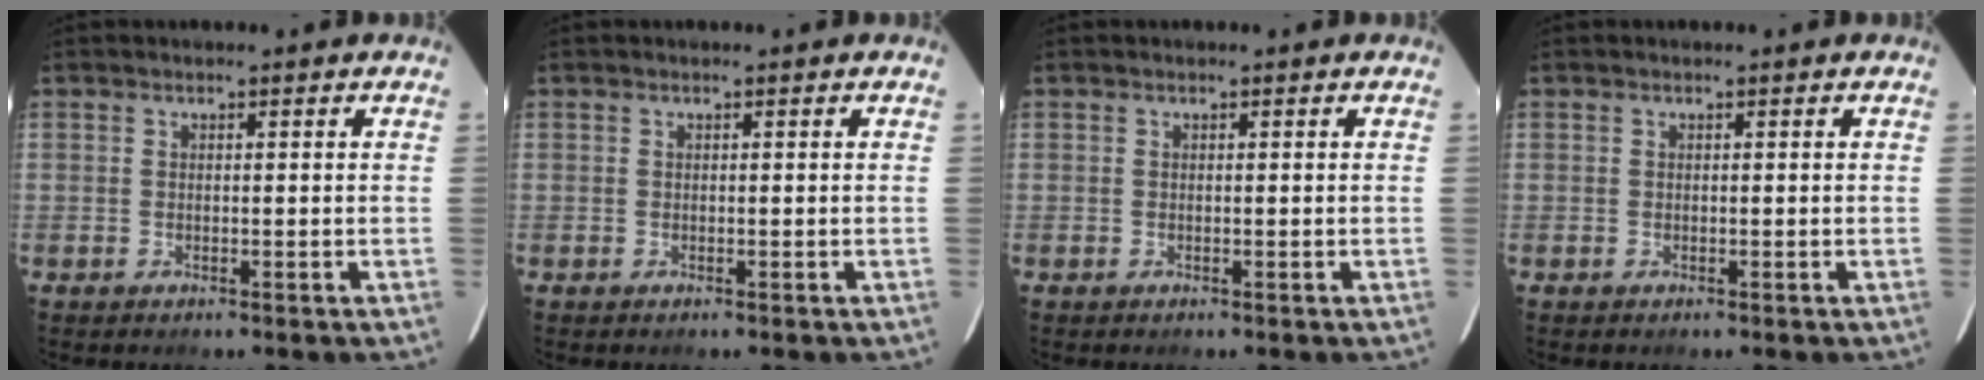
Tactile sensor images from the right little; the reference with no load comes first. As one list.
[{"total": 0.0}, {"total": 0.0}, {"total": 0.0}]